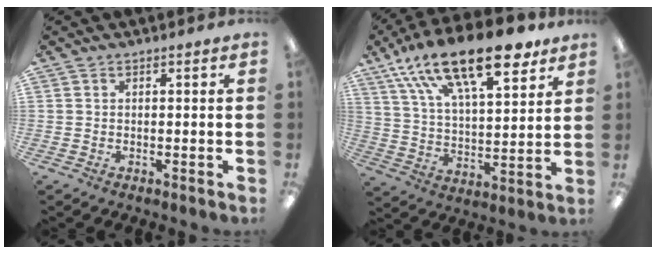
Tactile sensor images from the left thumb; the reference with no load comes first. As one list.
[{"total": 22.7, "force": [14.9, 8.7, 14.7], "torque": [-0.244, -0.077, 0.254]}]